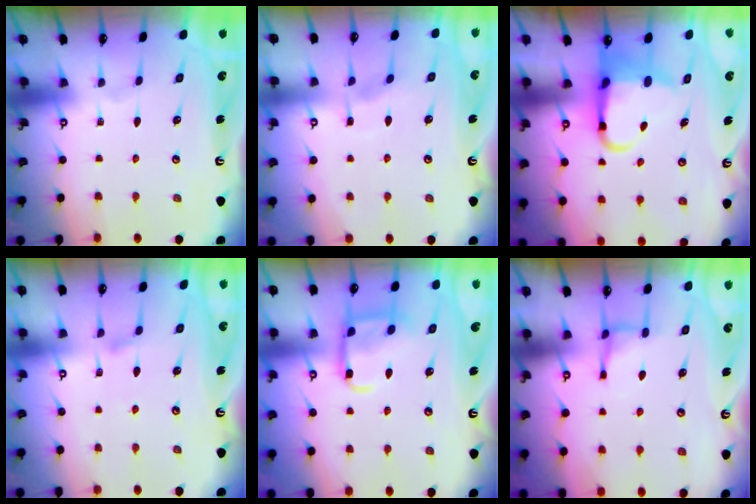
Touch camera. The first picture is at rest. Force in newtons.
{"total": 3.6, "press": 3.5, "slide": 0.5}
{"total": 7.2, "press": 7.2, "slide": 1.1}
{"total": 4.4, "press": 4.4, "slide": 0.5}
{"total": 11.6, "press": 11.6, "slide": 1.1}
{"total": 5.4, "press": 5.3, "slide": 0.7}